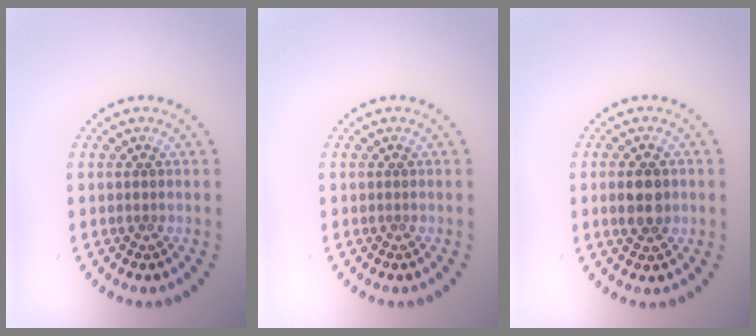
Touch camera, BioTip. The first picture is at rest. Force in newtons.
{"total": 0.0}
{"total": 3.1, "press": 3.1, "slide": 0.1}